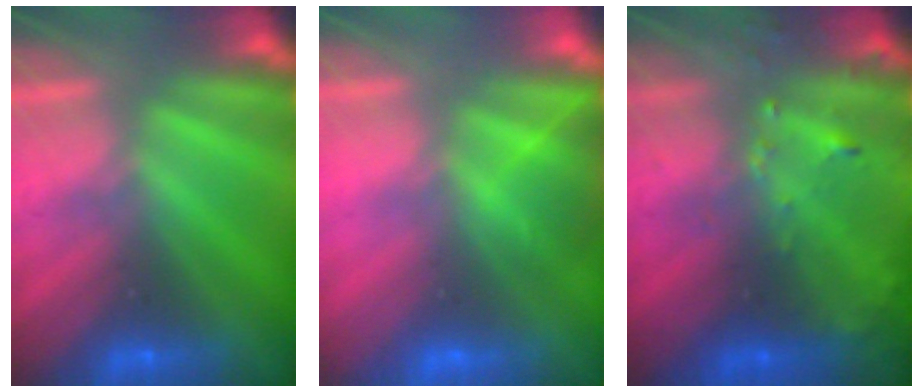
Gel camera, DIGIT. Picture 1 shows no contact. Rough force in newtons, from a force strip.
{"total": 2.8}
{"total": 7.3}